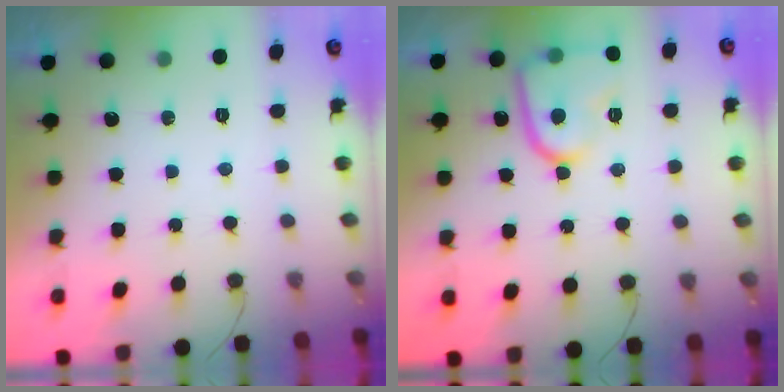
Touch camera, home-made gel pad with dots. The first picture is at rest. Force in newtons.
{"total": 13.0, "press": 13.0, "slide": 1.3}